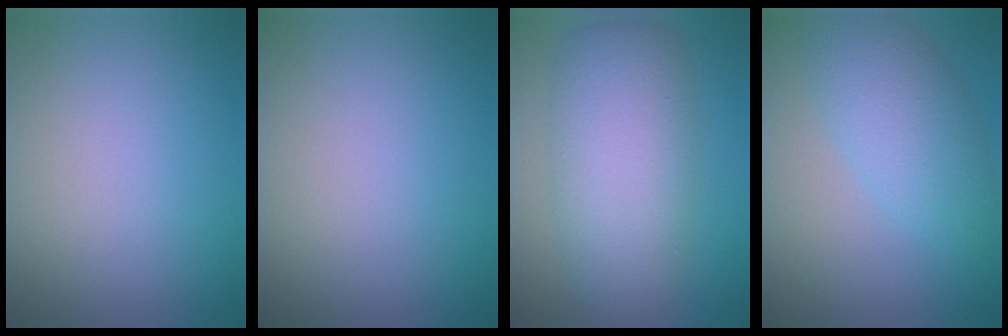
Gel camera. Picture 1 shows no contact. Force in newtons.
{"total": 0.0}
{"total": 7.9, "press": 7.9, "slide": 0.0}
{"total": 4.7, "press": 4.7, "slide": 0.2}